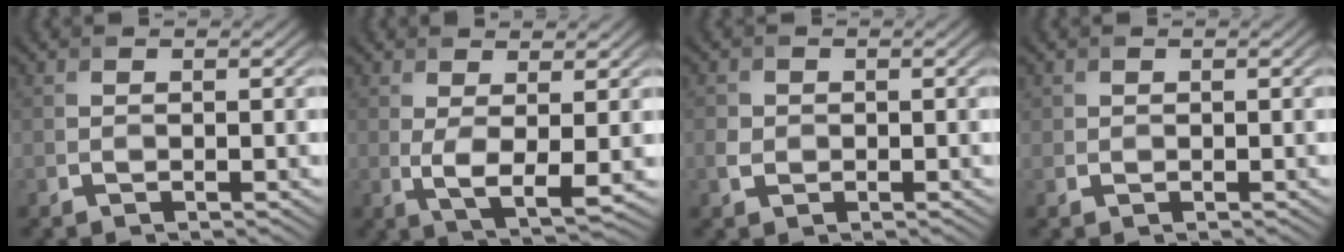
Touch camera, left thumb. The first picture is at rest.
{"total": 3.9, "force": [0.7, 0.9, 3.7], "torque": [-0.080, -0.011, 0.016]}
{"total": 1.6, "force": [-0.3, 1.5, 0.6], "torque": [-0.015, -0.004, -0.009]}
{"total": 0.8, "force": [0.3, 0.7, 0.1], "torque": [-0.001, -0.004, 0.007]}